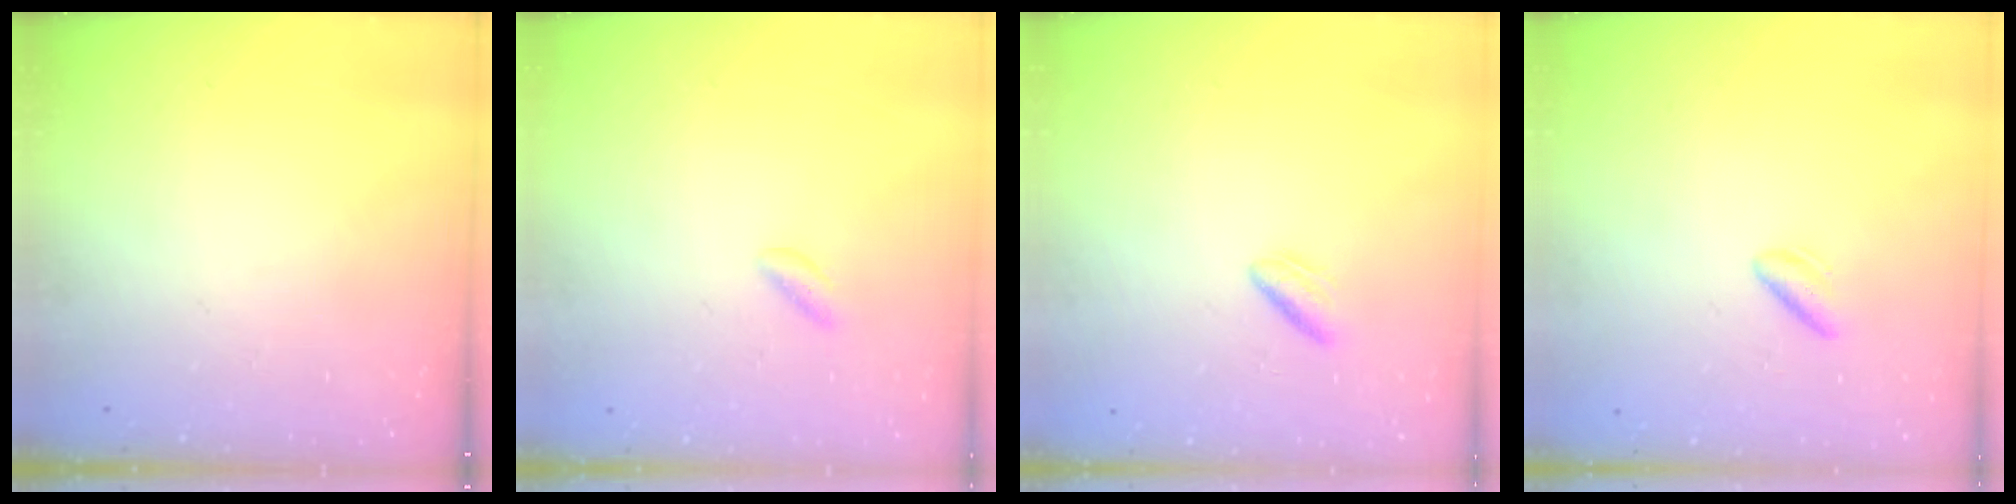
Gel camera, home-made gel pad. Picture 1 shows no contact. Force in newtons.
{"total": 1.9, "press": 1.8, "slide": 0.8}
{"total": 2.2, "press": 1.9, "slide": 1.1}
{"total": 2.4, "press": 2.1, "slide": 1.2}